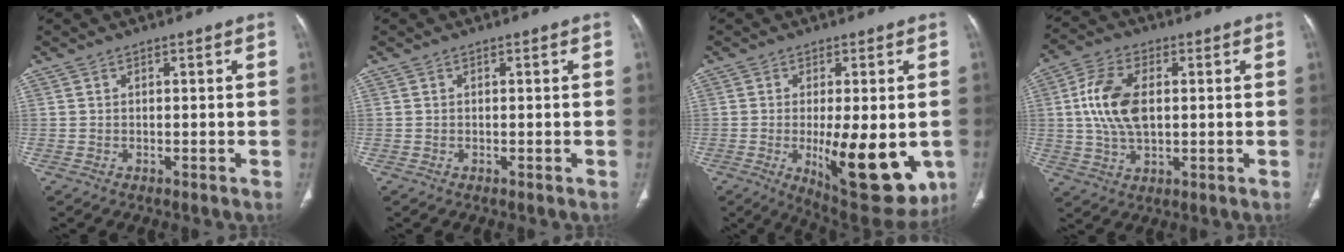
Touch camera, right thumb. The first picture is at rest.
{"total": 0.0}
{"total": 18.0, "force": [-3.7, 6.9, 16.3], "torque": [-0.199, -0.027, -0.029]}
{"total": 11.4, "force": [1.3, 6.5, 9.2], "torque": [-0.184, 0.005, 0.025]}